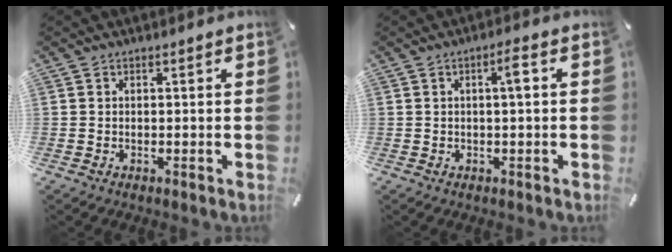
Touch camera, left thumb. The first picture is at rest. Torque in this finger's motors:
{"motor_torque": [0.43, 0.95, 0.06, -0.31, 0.14]}